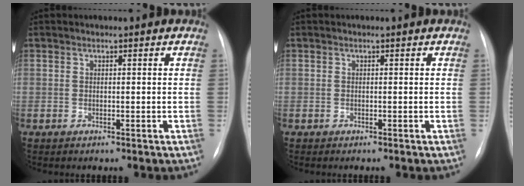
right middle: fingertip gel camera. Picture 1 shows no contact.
{"total": 0.0}